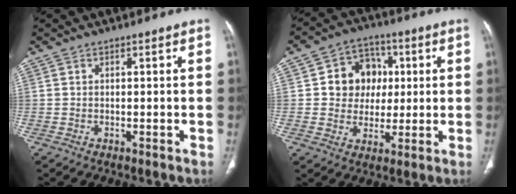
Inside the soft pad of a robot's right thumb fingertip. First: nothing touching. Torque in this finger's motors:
{"motor_torque": [-0.54, 0.64, 0.41, 0.09, 0.04]}